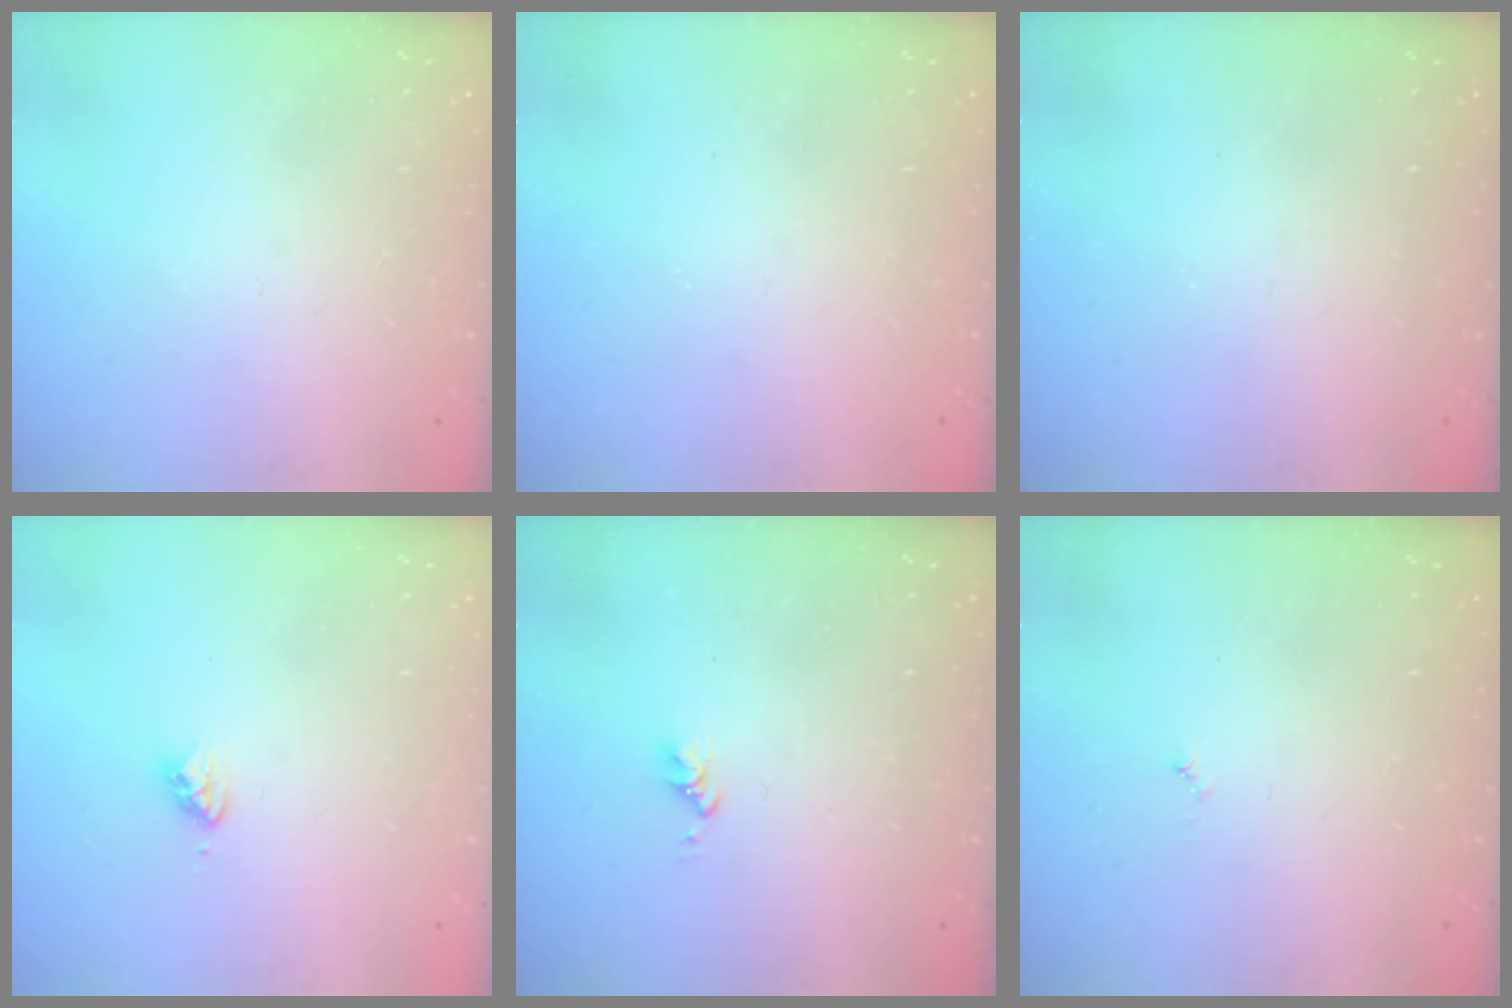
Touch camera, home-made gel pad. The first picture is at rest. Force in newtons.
{"total": 0.0}
{"total": 0.0}
{"total": 3.4, "press": 3.3, "slide": 0.2}
{"total": 2.6, "press": 2.6, "slide": 0.4}
{"total": 3.0, "press": 2.9, "slide": 0.3}